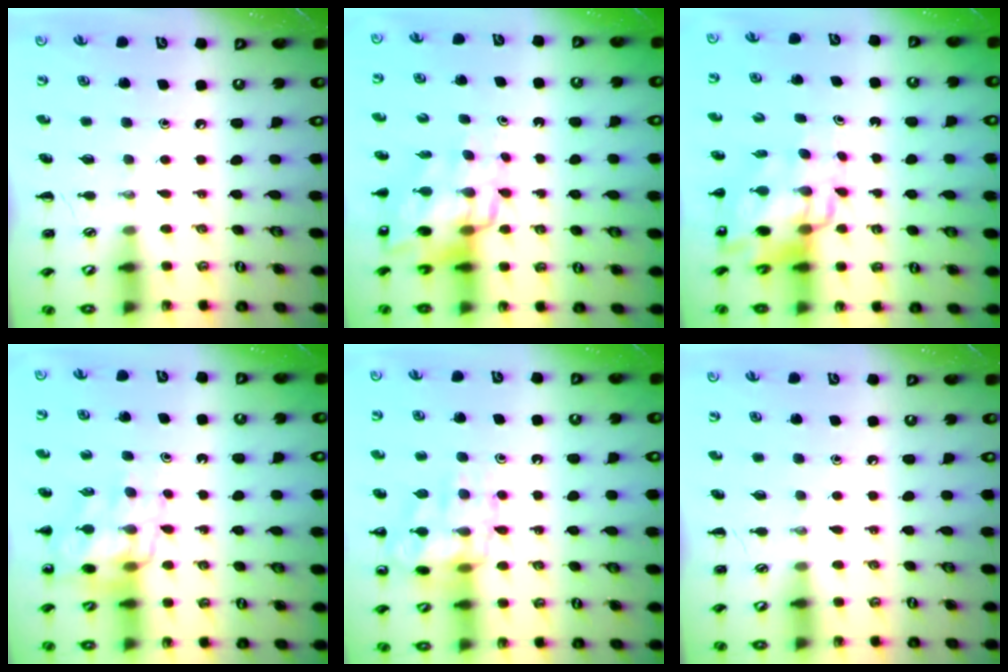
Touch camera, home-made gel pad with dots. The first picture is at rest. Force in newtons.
{"total": 13.5, "press": 12.9, "slide": 4.0}
{"total": 12.8, "press": 12.2, "slide": 3.9}
{"total": 14.3, "press": 13.7, "slide": 3.9}
{"total": 13.3, "press": 13.3, "slide": 1.1}
{"total": 0.0}